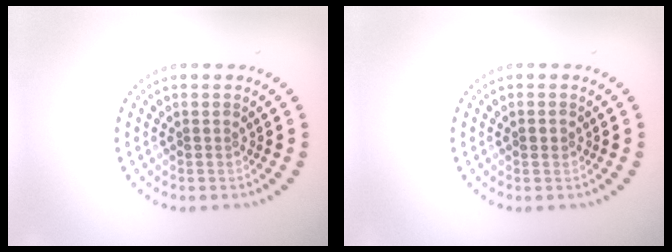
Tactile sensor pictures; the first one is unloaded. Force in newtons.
{"total": 1.1, "press": 1.1, "slide": 0.1}